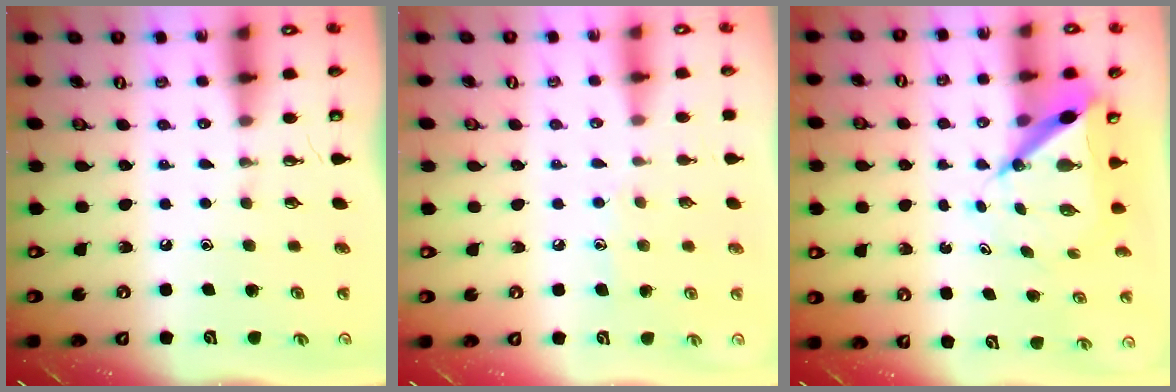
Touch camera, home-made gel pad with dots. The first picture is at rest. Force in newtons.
{"total": 6.2, "press": 6.2, "slide": 0.6}
{"total": 7.4, "press": 7.4, "slide": 0.5}